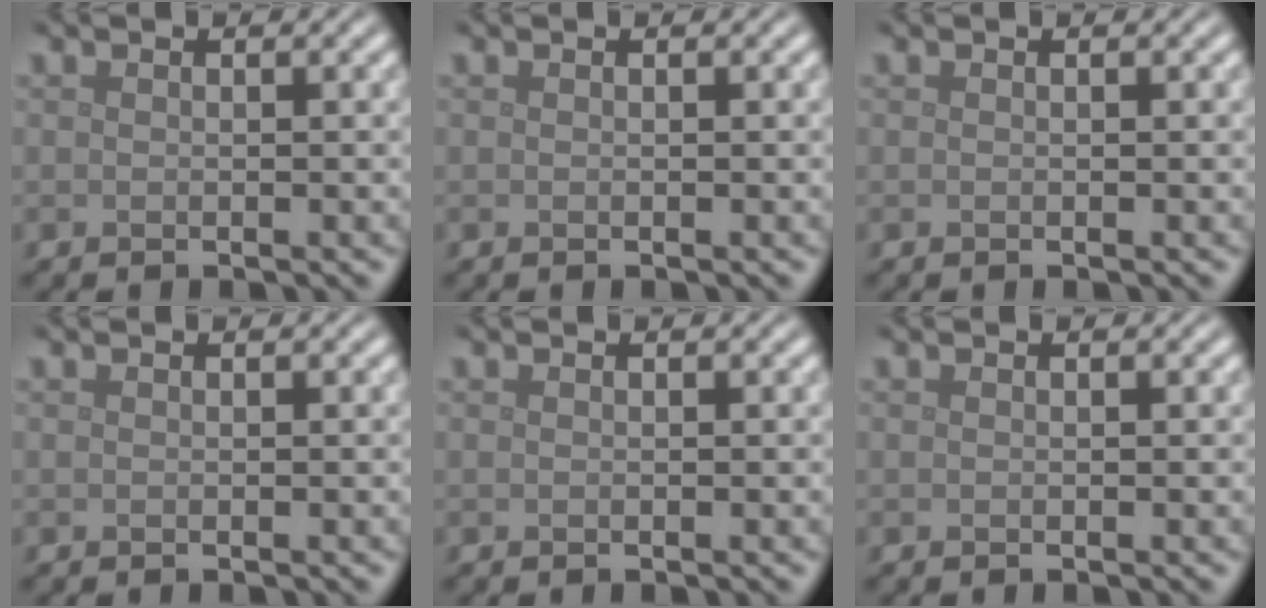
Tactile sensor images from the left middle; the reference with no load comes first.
{"total": 0.0}
{"total": 0.0}
{"total": 0.0}
{"total": 0.0}
{"total": 0.0}